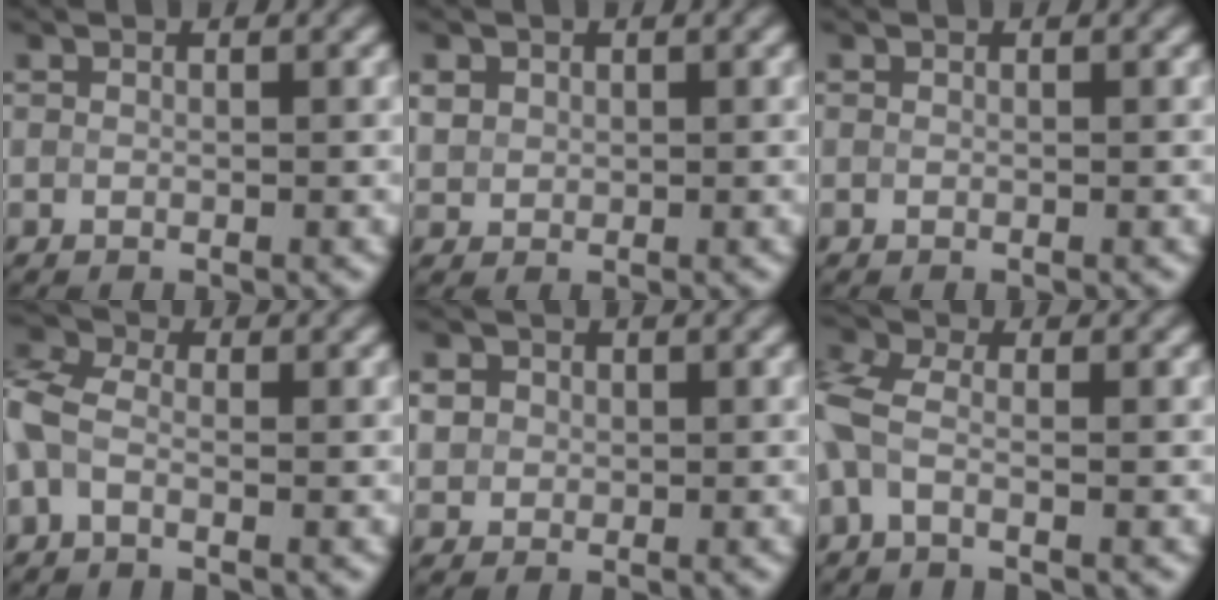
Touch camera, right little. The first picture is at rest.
{"total": 1.3, "force": [0.5, 1.2, 0.3], "torque": [-0.005, -0.003, 0.013]}
{"total": 0.0}
{"total": 3.9, "force": [-0.7, 2.5, 3.0], "torque": [-0.081, 0.010, -0.031]}
{"total": 2.2, "force": [0.6, 2.0, 0.7], "torque": [-0.019, 0.007, 0.019]}
{"total": 3.5, "force": [-0.8, 1.7, 3.0], "torque": [-0.081, 0.006, -0.032]}